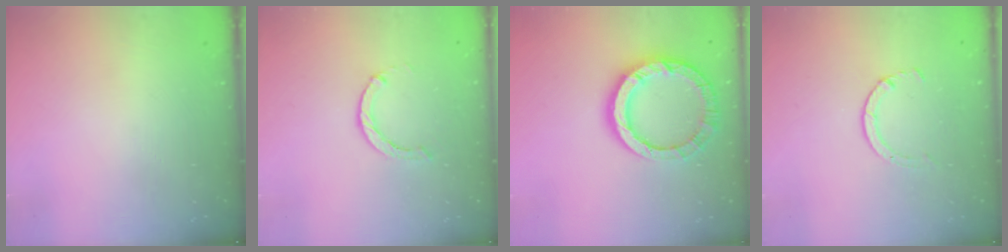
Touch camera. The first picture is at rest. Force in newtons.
{"total": 0.0}
{"total": 14.0, "press": 13.9, "slide": 1.4}
{"total": 2.8, "press": 2.8, "slide": 0.4}